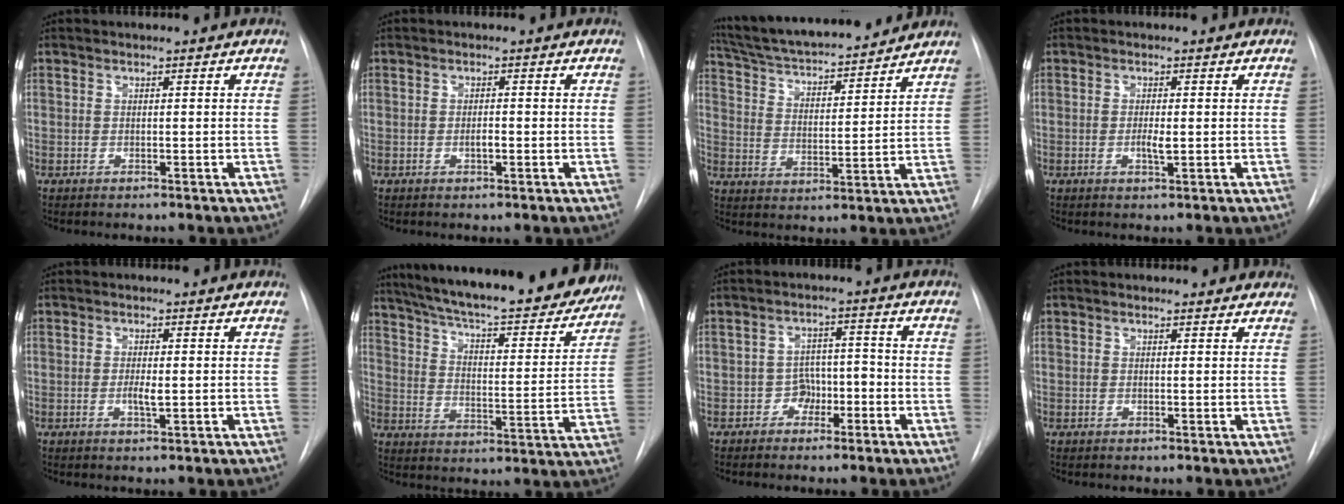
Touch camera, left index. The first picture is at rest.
{"total": 1.2, "force": [-0.5, 0.3, 1.0], "torque": [-0.019, -0.002, -0.009]}
{"total": 19.1, "force": [17.2, 2.7, 7.8], "torque": [-0.133, 0.016, 0.268]}
{"total": 1.7, "force": [-0.3, 0.3, 1.7], "torque": [-0.034, -0.004, -0.004]}
{"total": 1.8, "force": [-0.2, 0.3, 1.8], "torque": [-0.037, -0.005, -0.003]}
{"total": 29.5, "force": [25.4, 5.9, 13.8], "torque": [-0.230, -0.039, 0.333]}
{"total": 3.4, "force": [-1.9, 2.4, 1.4], "torque": [-0.012, 0.009, -0.033]}
{"total": 3.5, "force": [3.2, 1.2, 0.7], "torque": [-0.003, 0.001, 0.023]}